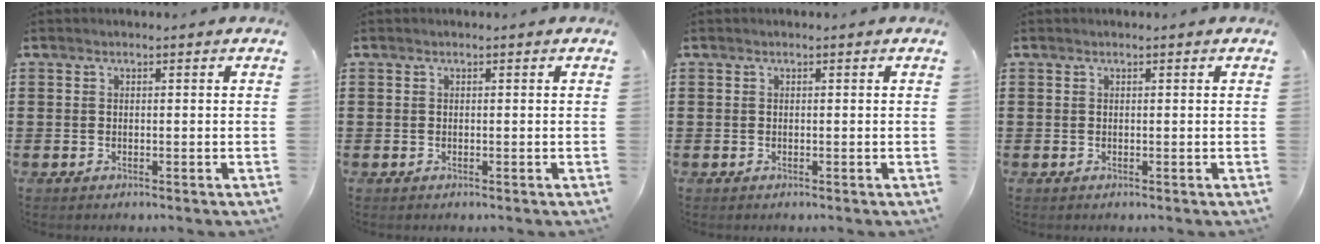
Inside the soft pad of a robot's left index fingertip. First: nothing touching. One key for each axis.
{"total": 0.0}
{"total": 0.0}
{"total": 0.0}